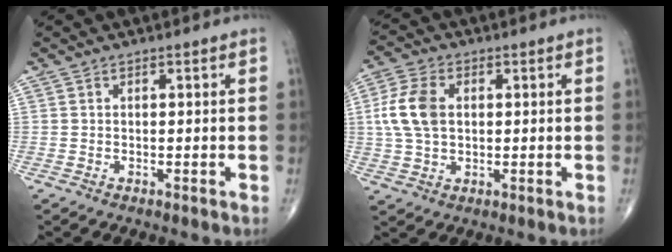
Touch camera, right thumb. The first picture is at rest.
{"total": 8.7, "force": [1.2, 5.7, 6.6], "torque": [-0.140, 0.008, 0.024]}